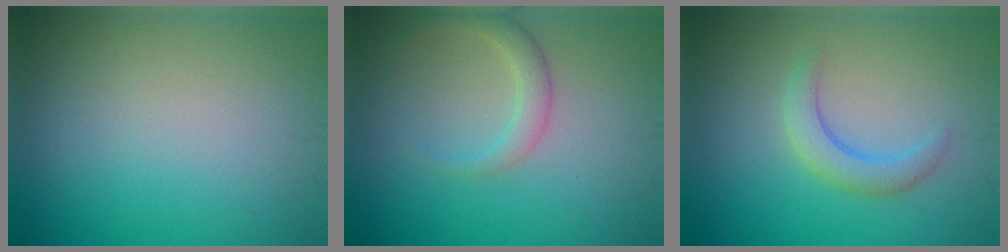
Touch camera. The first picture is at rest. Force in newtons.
{"total": 2.4, "press": 2.4, "slide": 0.2}
{"total": 2.6, "press": 2.6, "slide": 0.2}